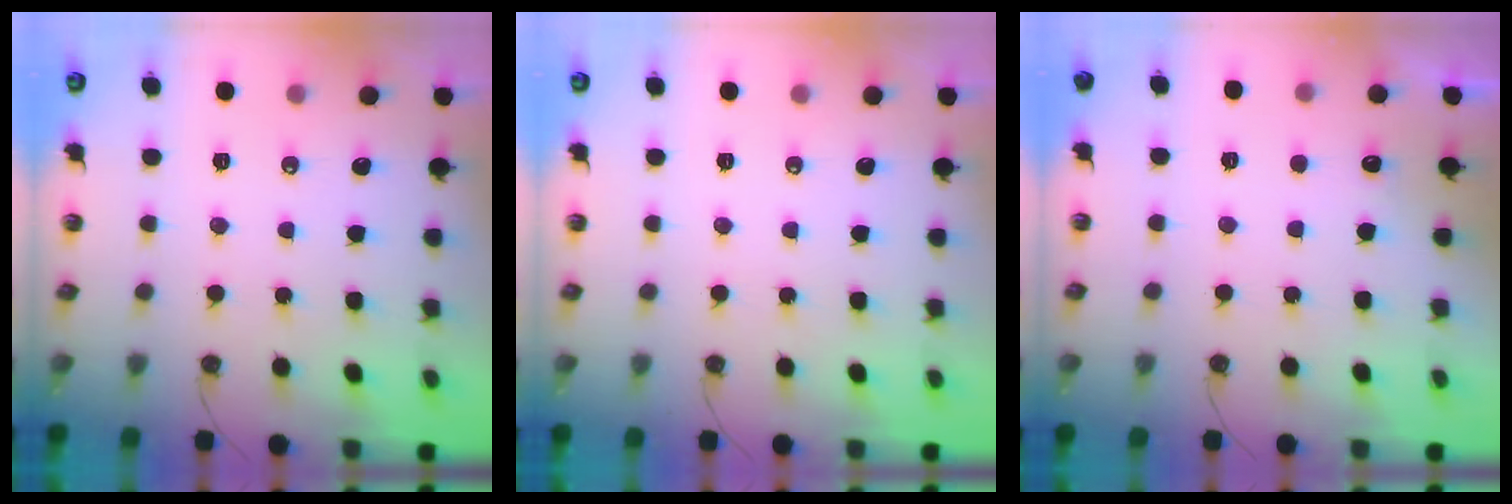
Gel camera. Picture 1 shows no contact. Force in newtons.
{"total": 0.0}
{"total": 4.6, "press": 4.5, "slide": 1.1}